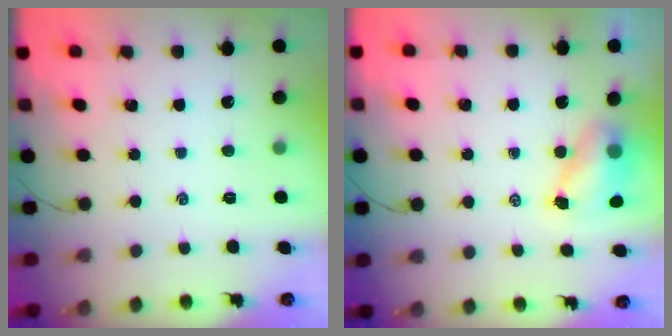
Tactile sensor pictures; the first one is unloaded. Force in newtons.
{"total": 5.7, "press": 5.7, "slide": 0.7}